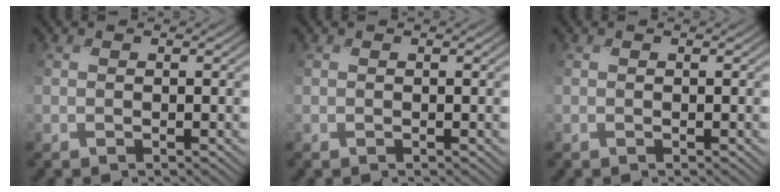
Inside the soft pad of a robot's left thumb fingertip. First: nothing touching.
{"total": 0.0}
{"total": 0.0}